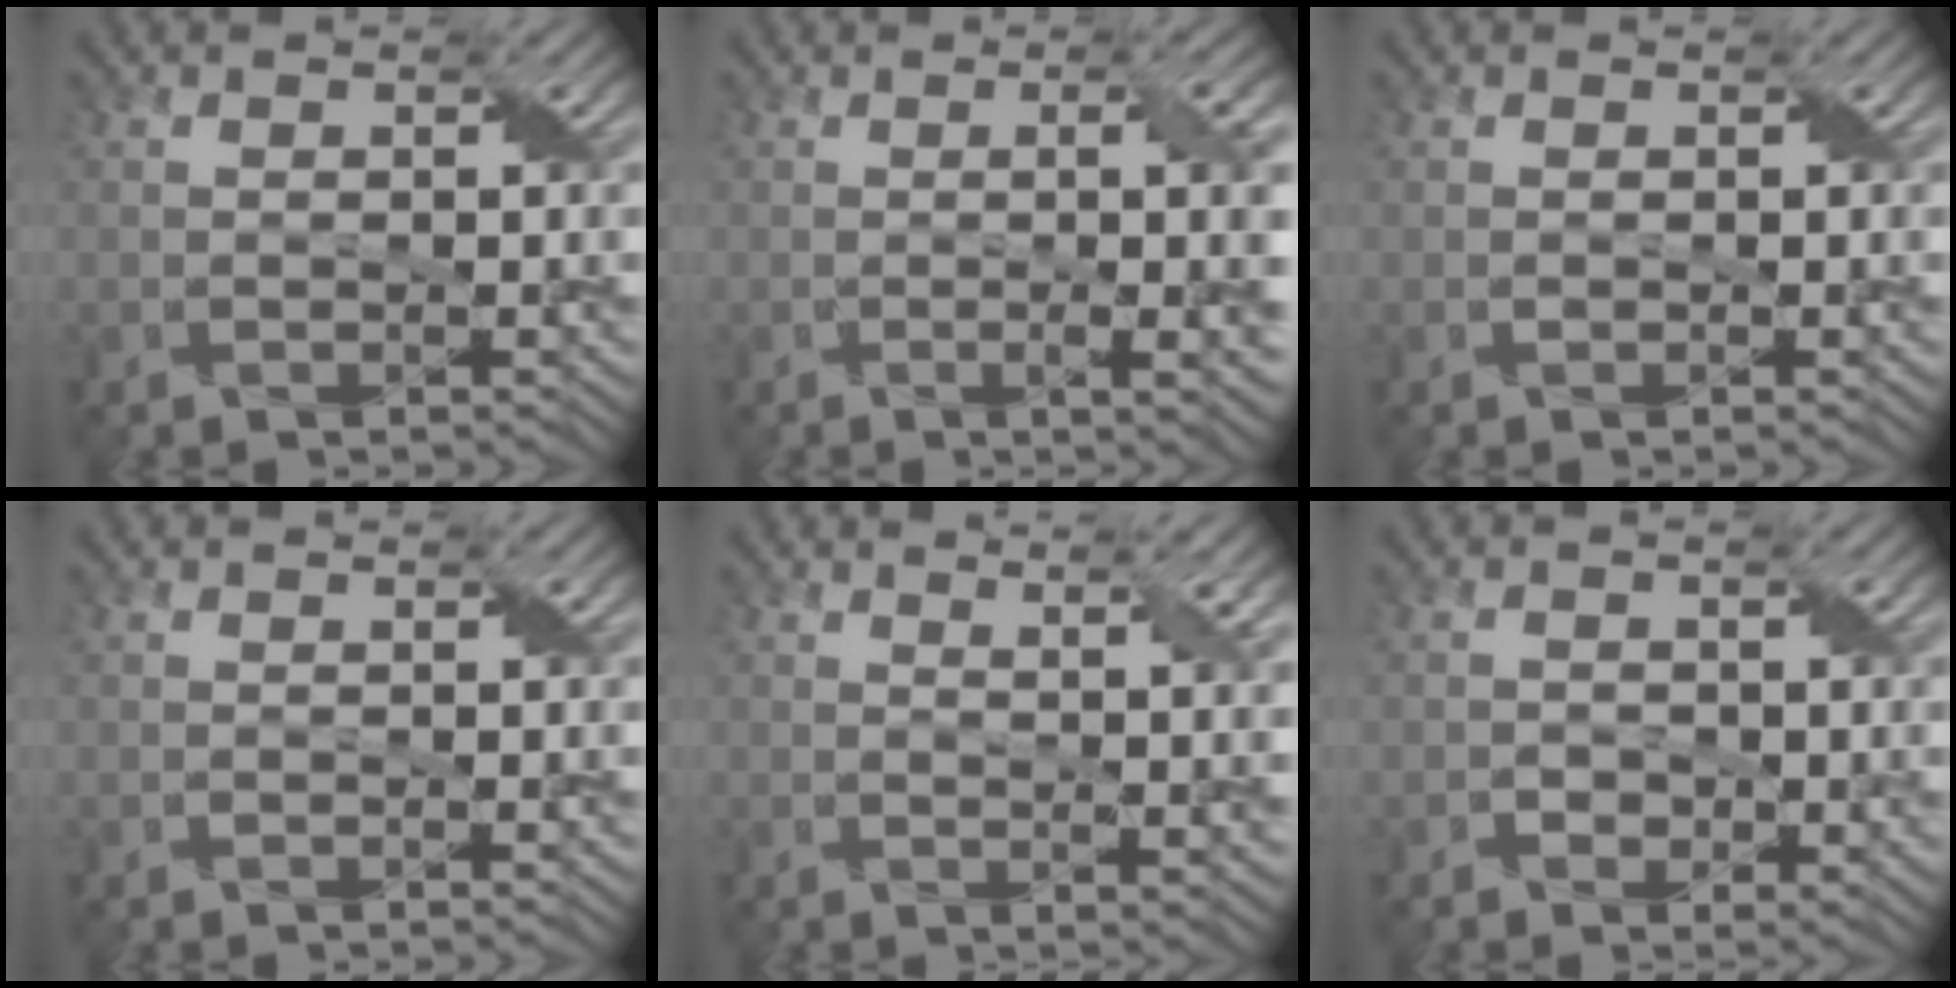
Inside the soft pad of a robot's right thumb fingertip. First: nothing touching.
{"total": 8.2, "force": [-0.3, 2.1, 7.9], "torque": [-0.097, 0.006, -0.001]}
{"total": 0.0}
{"total": 0.0}
{"total": 4.7, "force": [2.5, 0.9, 3.8], "torque": [-0.061, 0.004, 0.045]}
{"total": 1.6, "force": [-0.5, 1.3, 0.8], "torque": [-0.013, -0.005, -0.009]}